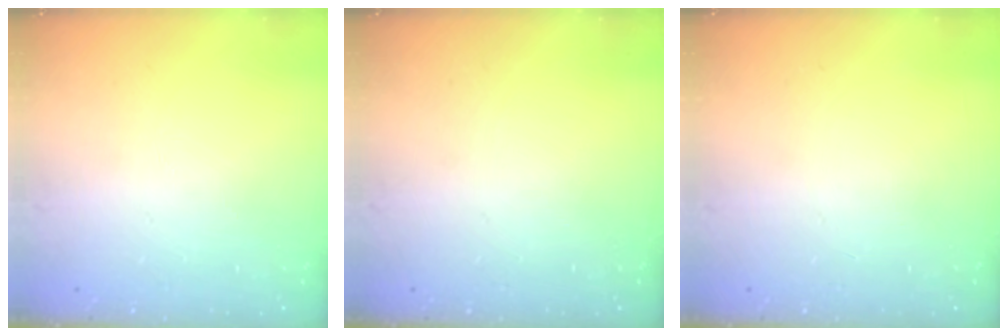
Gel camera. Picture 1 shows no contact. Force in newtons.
{"total": 0.0}
{"total": 0.0}